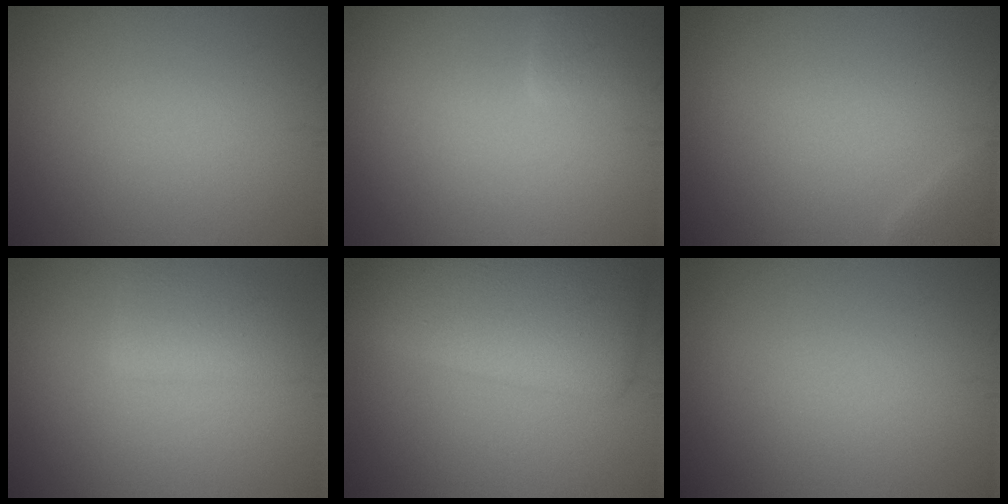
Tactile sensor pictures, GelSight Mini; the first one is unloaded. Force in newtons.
{"total": 1.6, "press": 1.6, "slide": 0.1}
{"total": 0.8, "press": 0.8, "slide": 0.1}
{"total": 2.9, "press": 2.8, "slide": 0.3}
{"total": 8.0, "press": 8.0, "slide": 0.3}
{"total": 0.0}